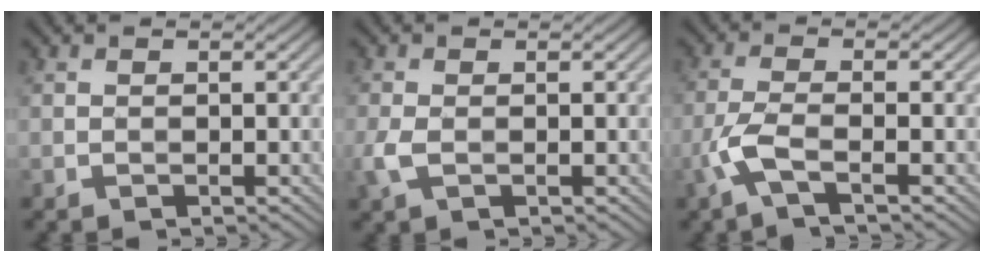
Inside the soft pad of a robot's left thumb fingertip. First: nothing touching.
{"total": 2.2, "force": [-0.5, 1.0, 1.9], "torque": [-0.052, -0.002, -0.014]}
{"total": 4.1, "force": [-2.1, 0.8, 3.4], "torque": [-0.082, 0.001, -0.057]}